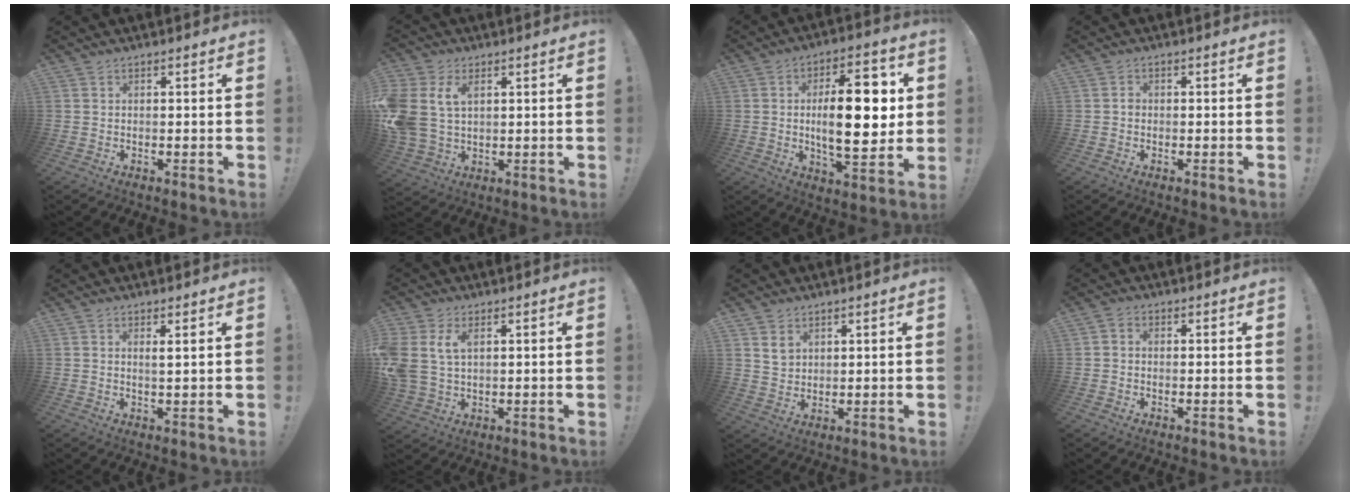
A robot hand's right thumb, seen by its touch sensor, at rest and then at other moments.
{"total": 11.6, "force": [4.0, 8.2, 7.2], "torque": [-0.161, -0.013, 0.075]}
{"total": 19.1, "force": [1.8, 8.1, 17.2], "torque": [-0.255, -0.006, 0.019]}
{"total": 1.1, "force": [-0.6, 0.8, 0.5], "torque": [-0.010, 0.005, -0.011]}
{"total": 1.9, "force": [1.1, -0.2, 1.5], "torque": [-0.016, -0.009, 0.014]}
{"total": 8.1, "force": [3.0, 5.4, 5.2], "torque": [-0.110, -0.008, 0.055]}
{"total": 4.4, "force": [2.5, 3.3, 1.4], "torque": [-0.020, -0.011, 0.048]}
{"total": 1.3, "force": [-0.5, 1.0, 0.7], "torque": [-0.014, 0.006, -0.009]}